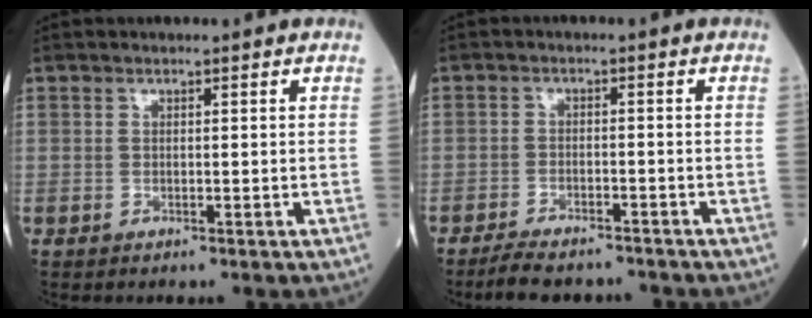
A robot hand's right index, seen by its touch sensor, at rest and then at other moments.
{"total": 7.5, "force": [-6.8, 1.9, 2.5], "torque": [-0.038, -0.008, -0.105]}